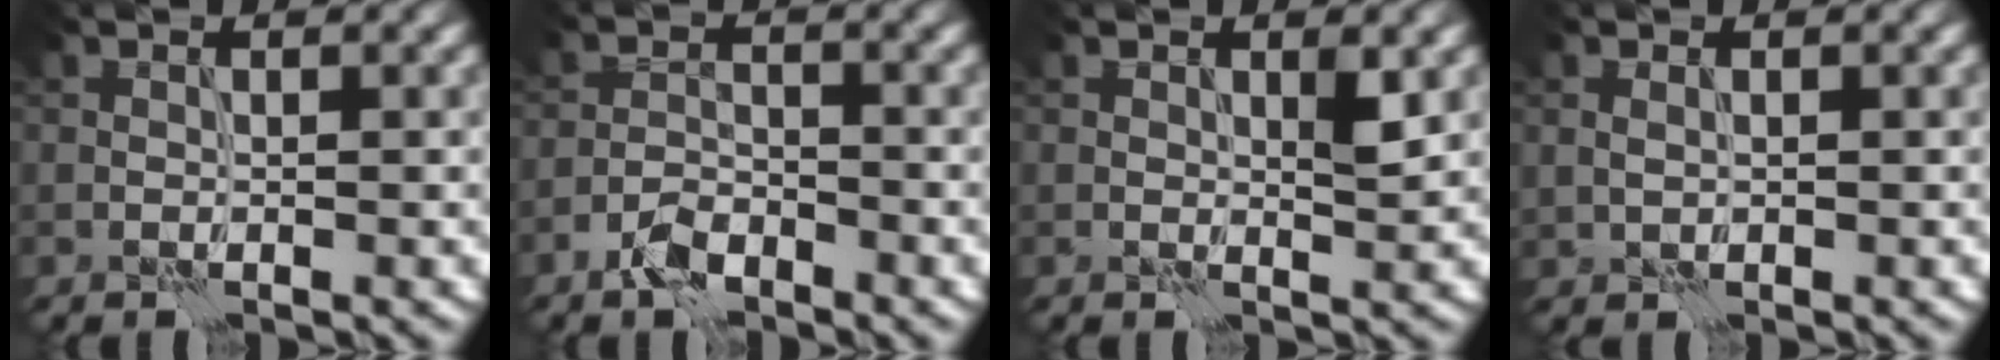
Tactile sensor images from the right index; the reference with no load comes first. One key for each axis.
{"total": 2.6, "fx": -1.9, "fy": 1.0, "fz": 1.4, "tx": -0.024, "ty": 0.006, "tz": -0.042}
{"total": 1.4, "fx": 0.5, "fy": 0.4, "fz": 1.2, "tx": -0.018, "ty": -0.004, "tz": 0.010}
{"total": 0.7, "fx": 0.2, "fy": 0.5, "fz": 0.4, "tx": -0.012, "ty": 0.001, "tz": 0.006}